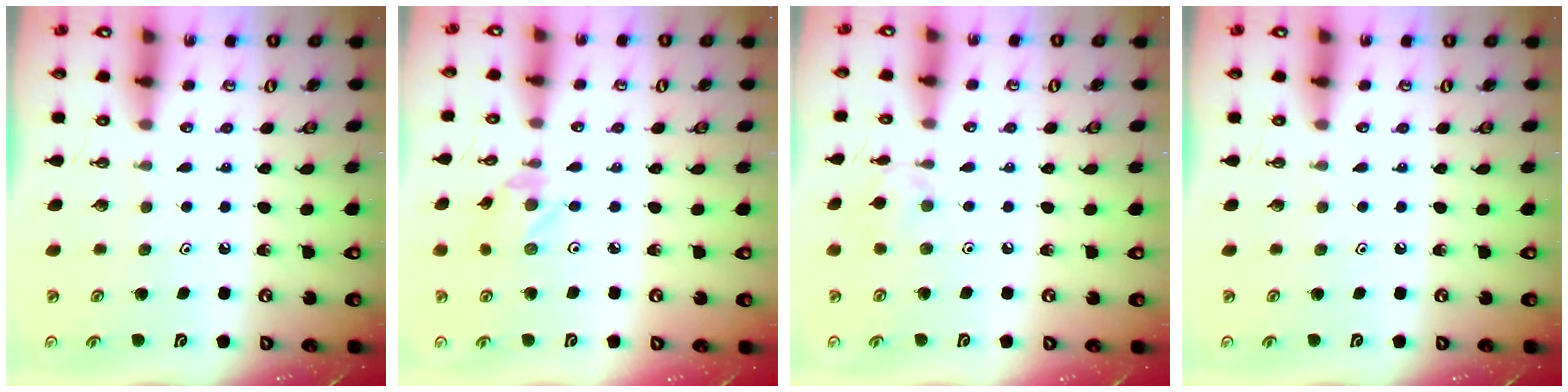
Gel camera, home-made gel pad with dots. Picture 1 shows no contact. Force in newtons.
{"total": 1.3, "press": 1.3, "slide": 0.0}
{"total": 3.9, "press": 3.8, "slide": 0.5}
{"total": 0.0}